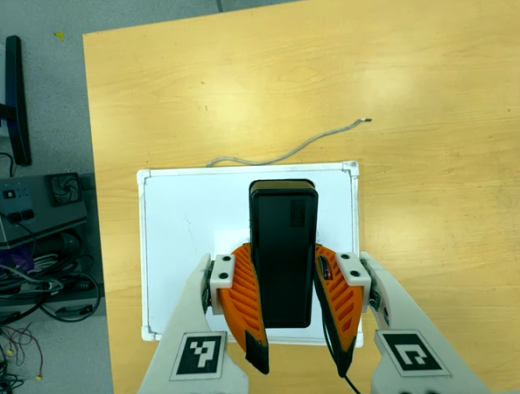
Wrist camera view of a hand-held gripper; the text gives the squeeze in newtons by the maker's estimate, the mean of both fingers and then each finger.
{"total": 9.8, "left": 7.9, "right": 11.6}